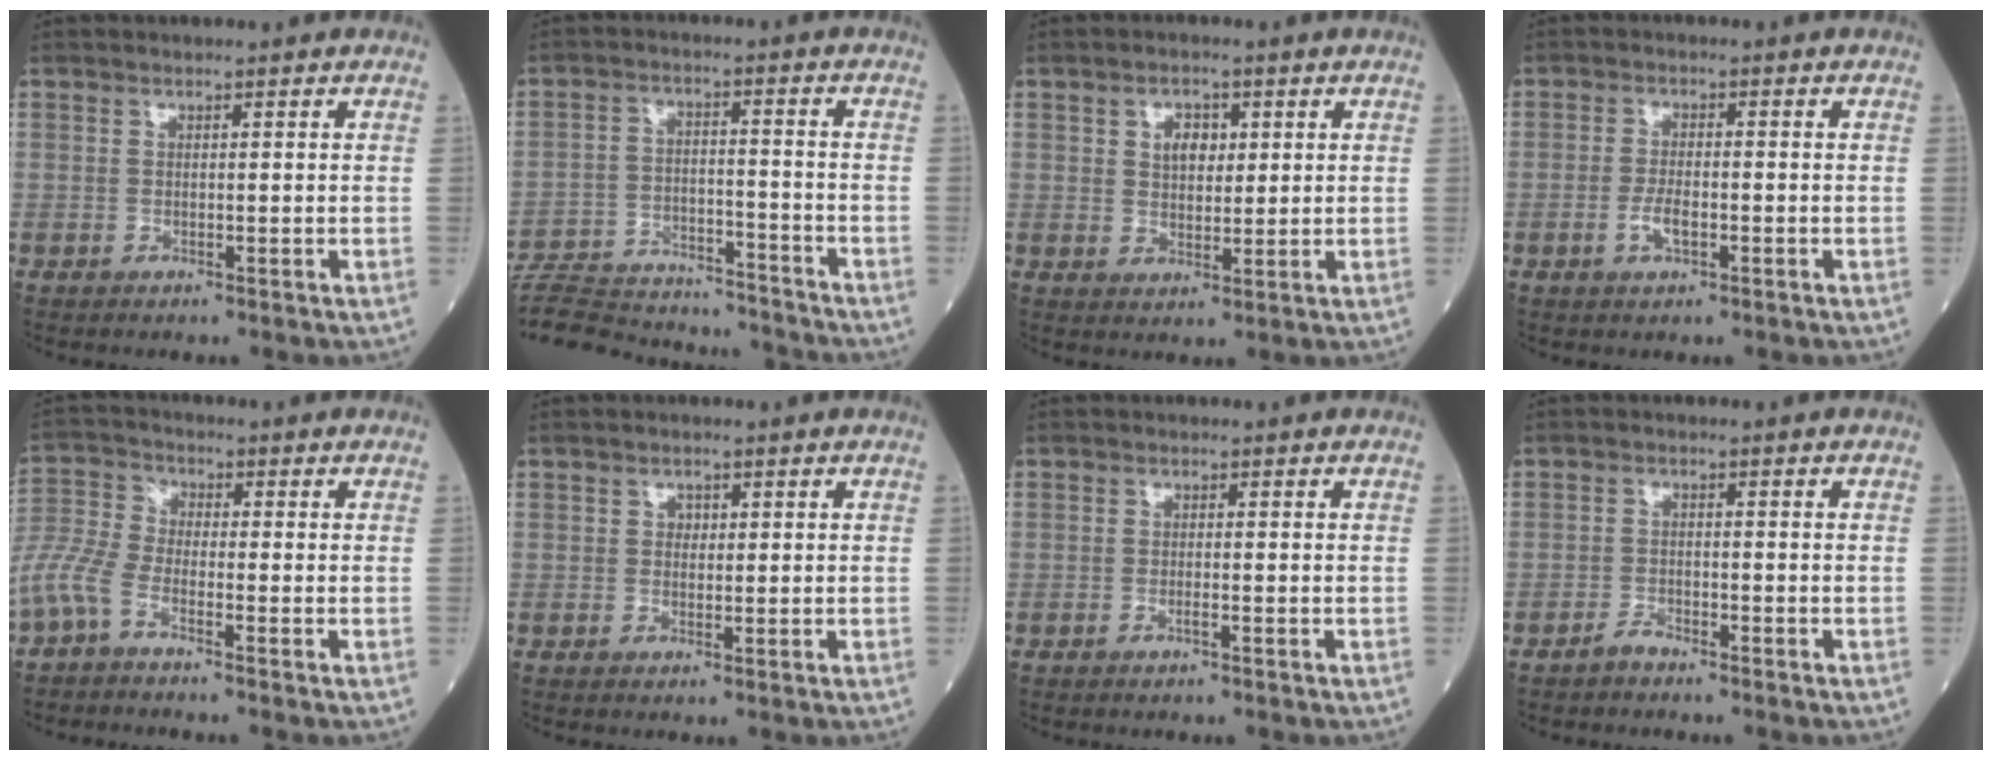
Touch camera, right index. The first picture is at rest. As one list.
[{"total": 19.0, "force": [-18.0, 3.0, 5.0], "torque": [-0.115, -0.001, -0.268]}, {"total": 4.2, "force": [1.4, 2.7, 2.8], "torque": [-0.046, 0.004, 0.027]}, {"total": 3.0, "force": [-1.1, 1.0, 2.7], "torque": [-0.055, 0.001, -0.021]}, {"total": 6.0, "force": [-3.8, 2.0, 4.3], "torque": [-0.115, 0.003, -0.092]}, {"total": 1.5, "force": [0.5, 1.2, 0.8], "torque": [-0.010, 0.001, 0.007]}, {"total": 1.0, "force": [-0.5, 0.0, 0.9], "torque": [-0.020, -0.001, -0.010]}, {"total": 1.6, "force": [-1.5, 0.3, 0.4], "torque": [-0.008, 0.000, -0.026]}]